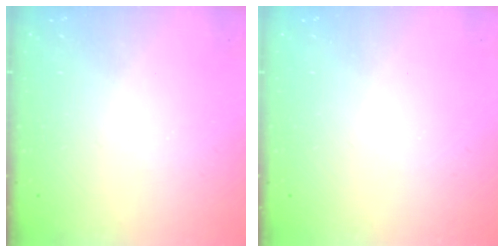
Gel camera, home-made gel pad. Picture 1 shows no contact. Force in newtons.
{"total": 0.0}